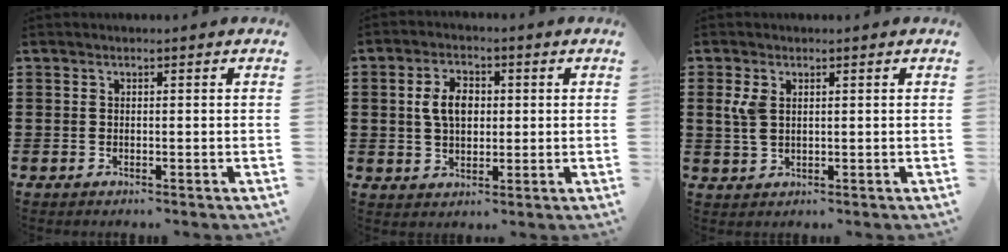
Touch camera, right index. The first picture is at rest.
{"total": 5.5, "force": [0.7, 3.5, 4.2], "torque": [-0.090, 0.009, 0.005]}
{"total": 3.4, "force": [1.0, 2.0, 2.5], "torque": [-0.064, 0.004, 0.016]}